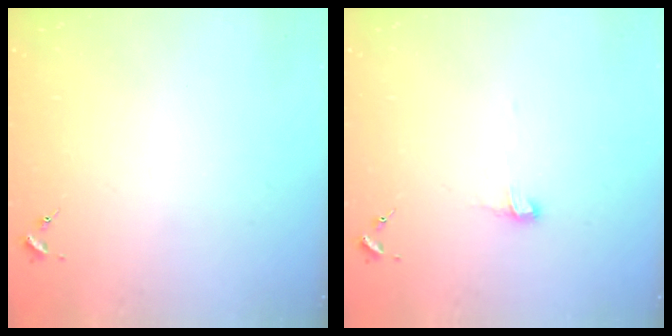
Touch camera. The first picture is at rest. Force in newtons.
{"total": 5.0, "press": 5.0, "slide": 0.4}